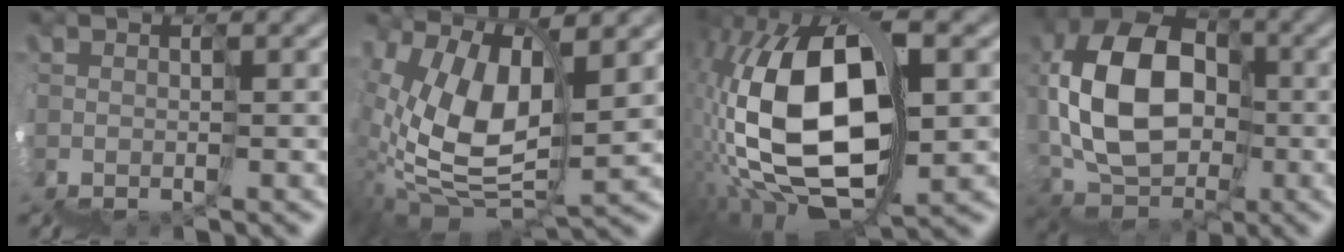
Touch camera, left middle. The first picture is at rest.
{"total": 7.6, "force": [3.5, 3.3, 5.9], "torque": [-0.131, 0.026, 0.054]}
{"total": 13.5, "force": [2.9, 7.5, 10.9], "torque": [-0.231, 0.034, 0.046]}
{"total": 8.1, "force": [1.9, 6.0, 5.1], "torque": [-0.099, 0.059, 0.009]}